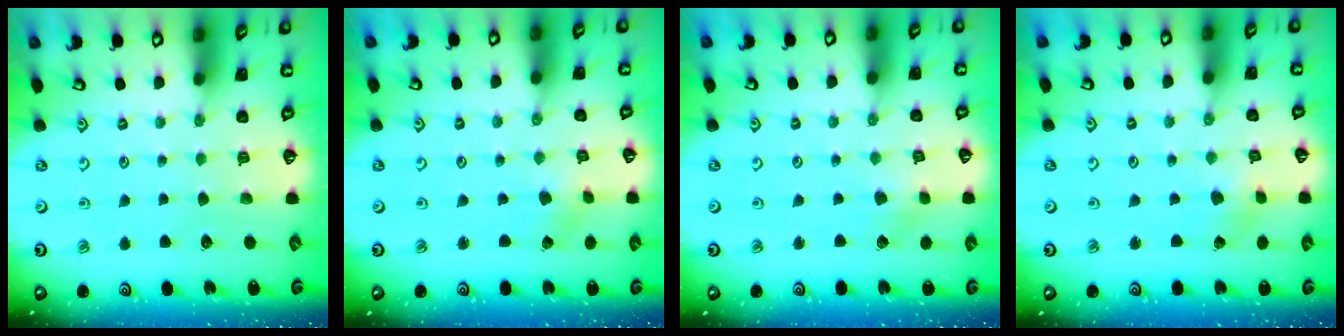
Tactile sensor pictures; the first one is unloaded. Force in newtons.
{"total": 1.6, "press": 1.6, "slide": 0.1}
{"total": 2.8, "press": 2.7, "slide": 0.5}
{"total": 1.9, "press": 1.9, "slide": 0.2}